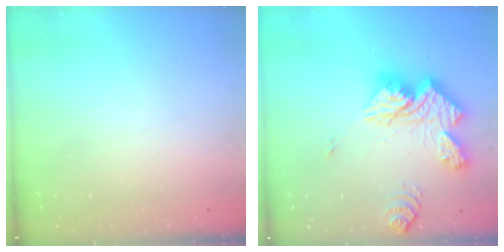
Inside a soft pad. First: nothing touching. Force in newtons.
{"total": 19.3, "press": 19.1, "slide": 2.0}